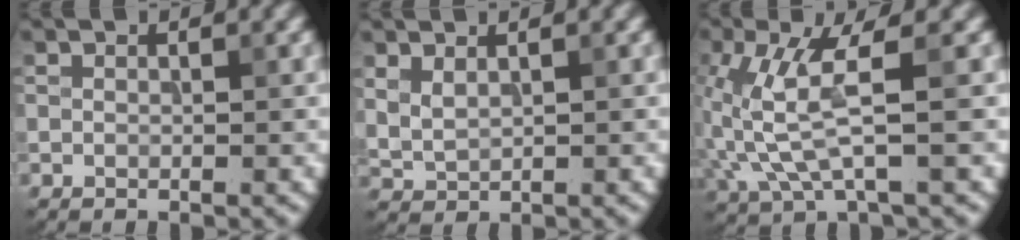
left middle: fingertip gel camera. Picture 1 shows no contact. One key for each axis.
{"total": 1.5, "fx": 1.0, "fy": 0.6, "fz": 1.0, "tx": -0.032, "ty": 0.000, "tz": 0.026}
{"total": 5.0, "fx": 0.2, "fy": 0.9, "fz": 4.9, "tx": -0.129, "ty": -0.001, "tz": 0.010}